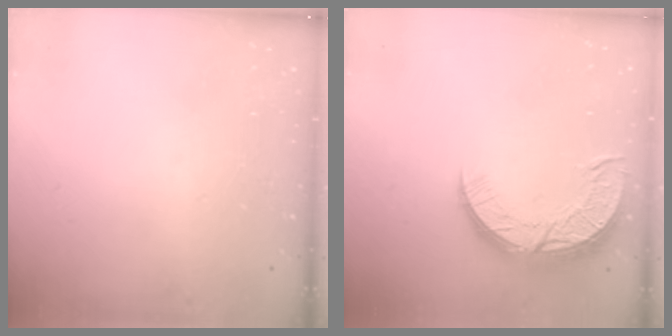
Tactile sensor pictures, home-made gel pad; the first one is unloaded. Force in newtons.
{"total": 12.8, "press": 12.7, "slide": 0.9}